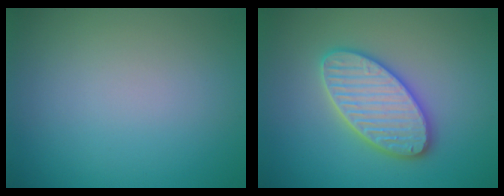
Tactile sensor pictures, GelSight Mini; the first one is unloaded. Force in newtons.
{"total": 5.8, "press": 5.8, "slide": 0.6}